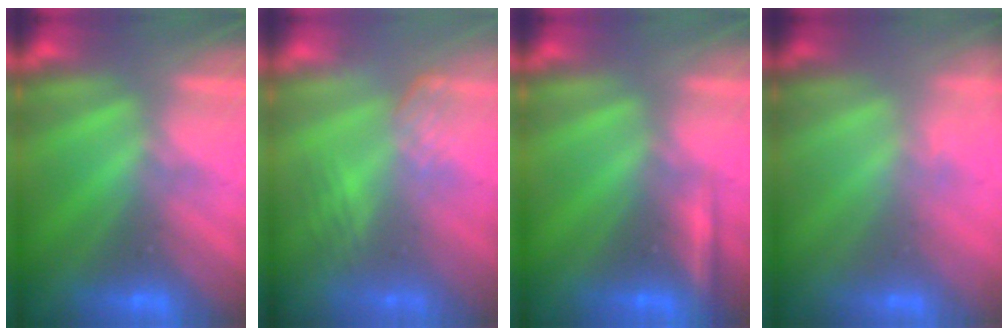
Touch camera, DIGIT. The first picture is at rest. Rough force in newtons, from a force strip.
{"total": 2.7}
{"total": 2.2}
{"total": 1.6}